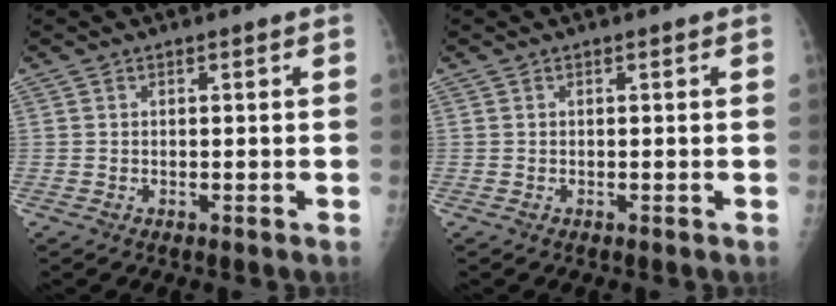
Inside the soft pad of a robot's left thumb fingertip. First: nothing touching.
{"total": 0.0}